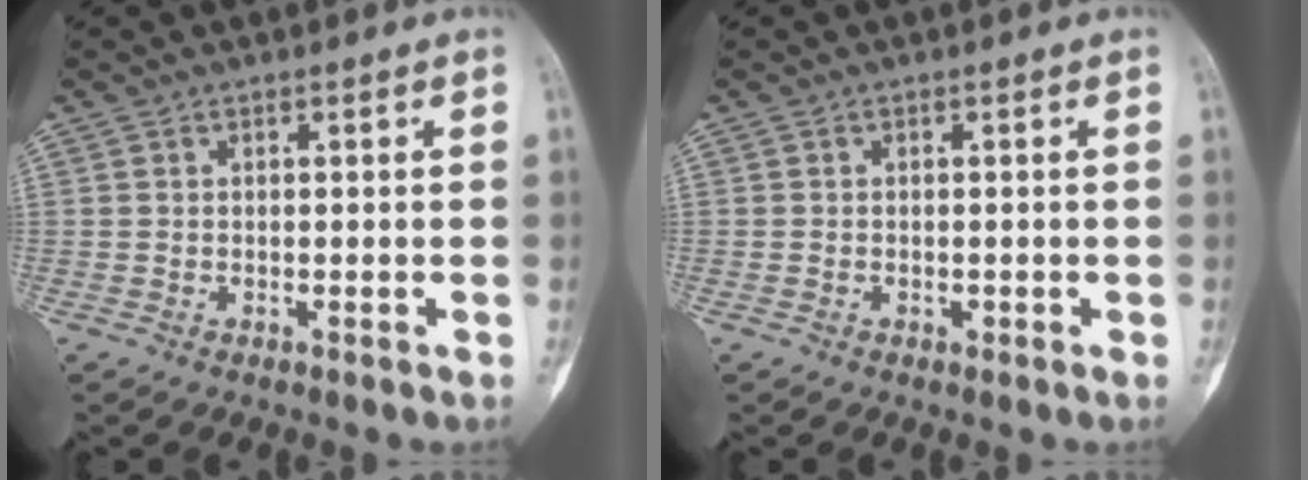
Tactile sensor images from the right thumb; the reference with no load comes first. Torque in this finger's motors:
{"motor_torque": [-0.08, -0.31, 0.32, -0.07, 0.12]}